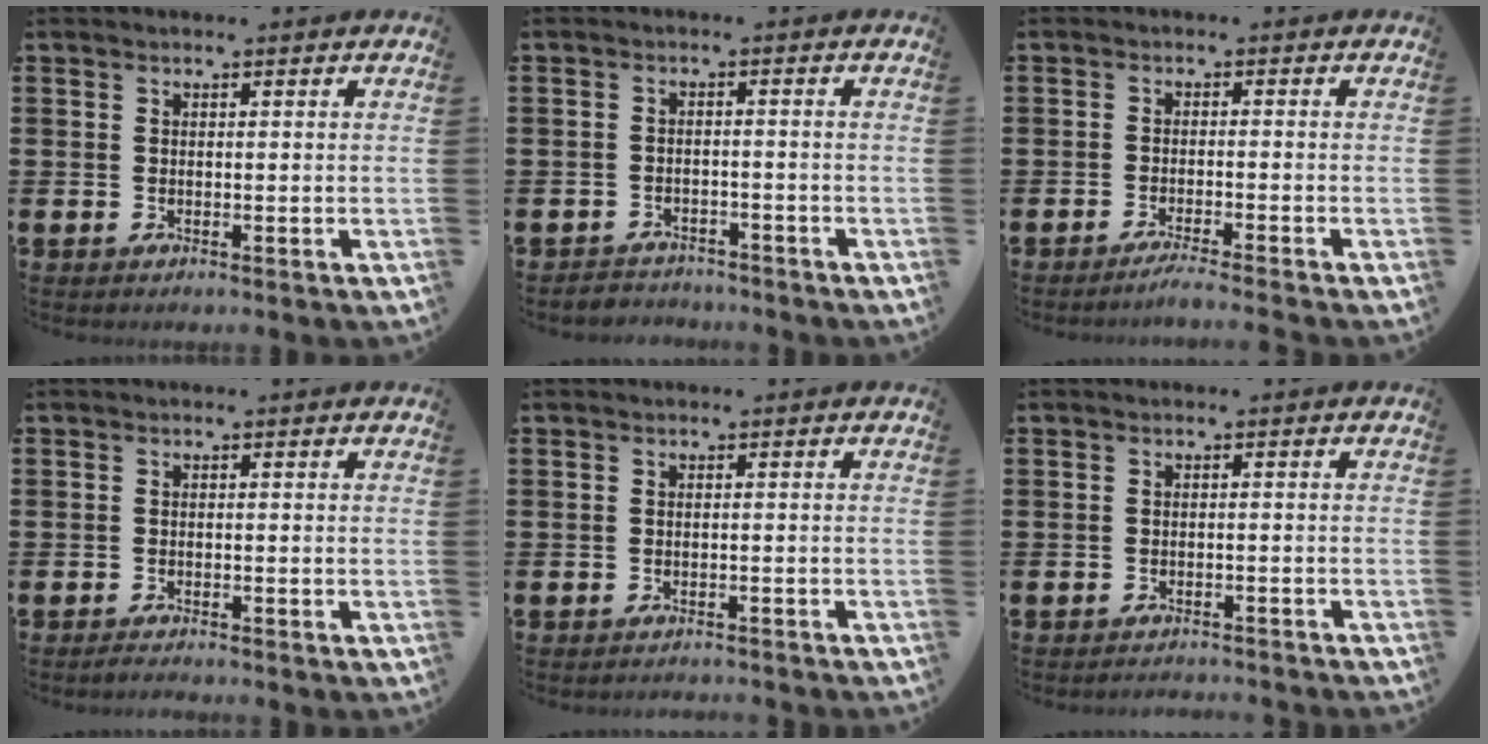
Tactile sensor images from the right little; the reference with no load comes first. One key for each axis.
{"total": 2.0, "fx": -1.9, "fy": 0.3, "fz": -0.4, "tx": -0.001, "ty": 0.004, "tz": -0.045}
{"total": 2.0, "fx": -1.7, "fy": -0.2, "fz": 1.0, "tx": -0.015, "ty": 0.002, "tz": -0.032}
{"total": 0.9, "fx": -0.9, "fy": 0.0, "fz": 0.2, "tx": -0.006, "ty": -0.002, "tz": -0.018}
{"total": 0.9, "fx": -0.9, "fy": -0.1, "fz": 0.0, "tx": -0.001, "ty": 0.001, "tz": -0.018}
{"total": 1.4, "fx": -1.4, "fy": -0.2, "fz": -0.1, "tx": -0.001, "ty": 0.005, "tz": -0.029}